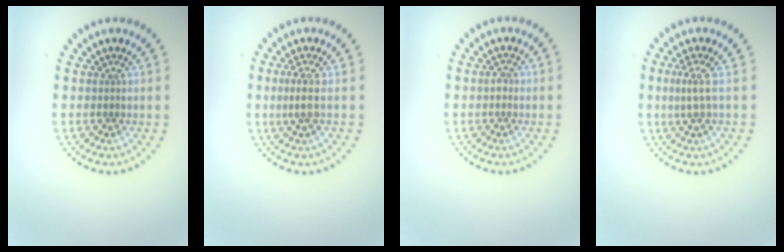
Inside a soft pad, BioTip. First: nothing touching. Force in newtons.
{"total": 1.9, "press": 1.3, "slide": 1.4}
{"total": 0.8, "press": 0.7, "slide": 0.3}
{"total": 2.1, "press": 1.4, "slide": 1.6}